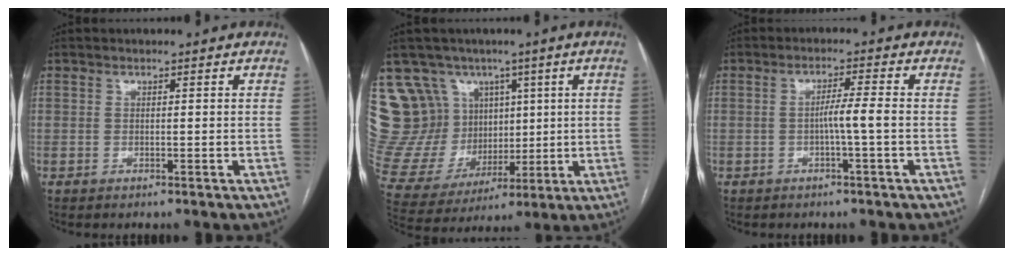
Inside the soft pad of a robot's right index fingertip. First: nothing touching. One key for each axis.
{"total": 19.4, "fx": 8.3, "fy": 16.1, "fz": 7.0, "tx": -0.172, "ty": 0.067, "tz": 0.188}
{"total": 3.5, "fx": -0.8, "fy": -0.6, "fz": 3.3, "tx": -0.055, "ty": 0.004, "tz": -0.013}